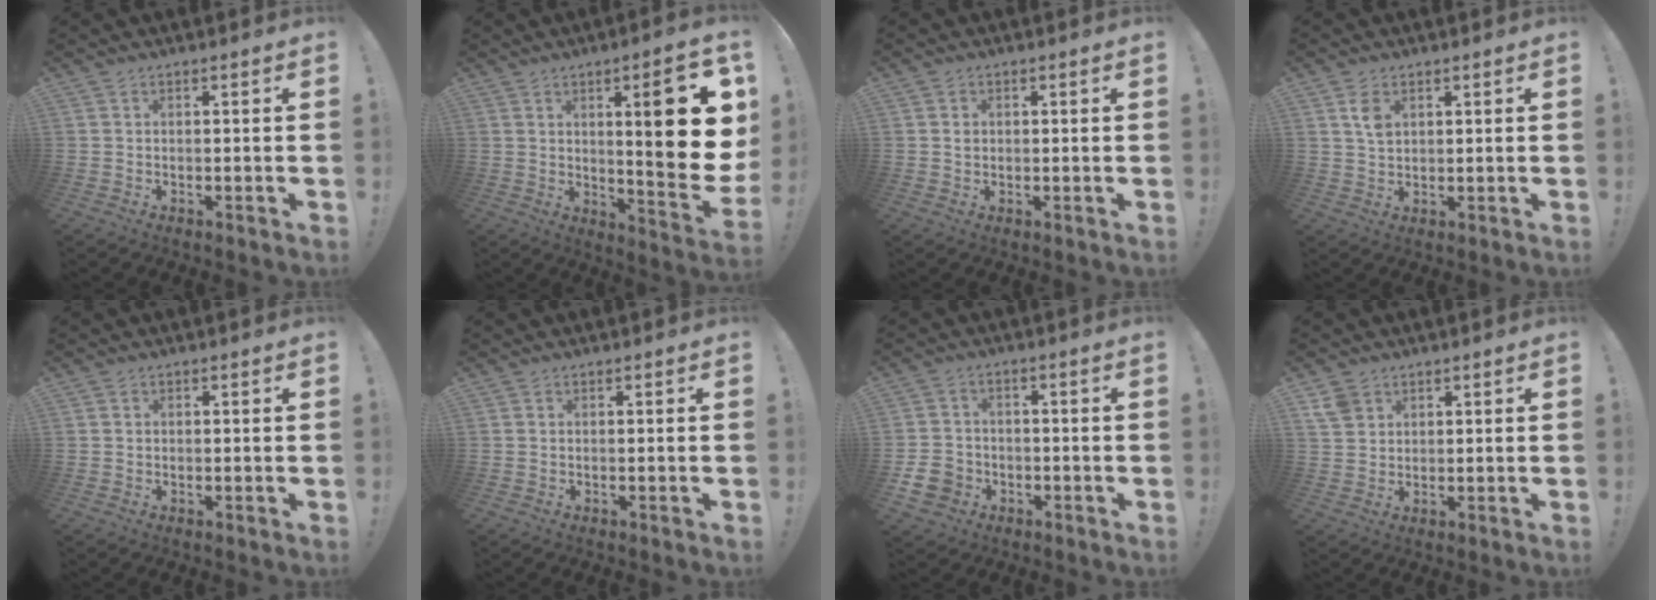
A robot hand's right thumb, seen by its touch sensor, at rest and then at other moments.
{"total": 19.5, "force": [5.2, 4.8, 18.1], "torque": [-0.227, -0.043, 0.076]}
{"total": 1.2, "force": [0.2, 1.2, 0.1], "torque": [0.006, 0.000, 0.000]}
{"total": 4.4, "force": [1.9, 2.5, 3.1], "torque": [-0.041, -0.006, 0.032]}
{"total": 0.7, "force": [-0.1, 0.6, -0.3], "torque": [-0.001, 0.005, 0.001]}
{"total": 0.0}
{"total": 7.7, "force": [-3.6, 6.1, 3.1], "torque": [-0.059, 0.021, -0.067]}
{"total": 5.1, "force": [3.0, 3.6, 2.0], "torque": [-0.037, -0.007, 0.060]}